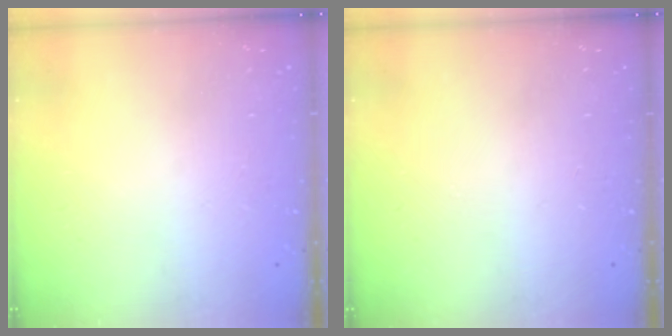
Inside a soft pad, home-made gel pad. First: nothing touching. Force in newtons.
{"total": 0.0}